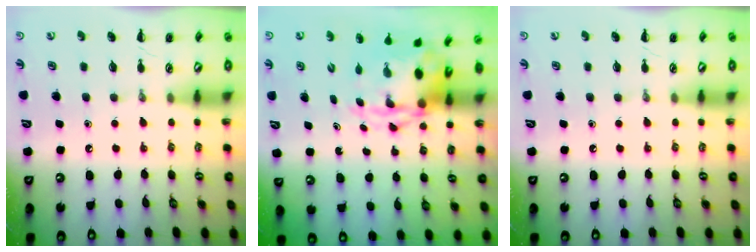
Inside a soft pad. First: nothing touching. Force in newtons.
{"total": 4.6, "press": 4.5, "slide": 1.1}
{"total": 0.0}